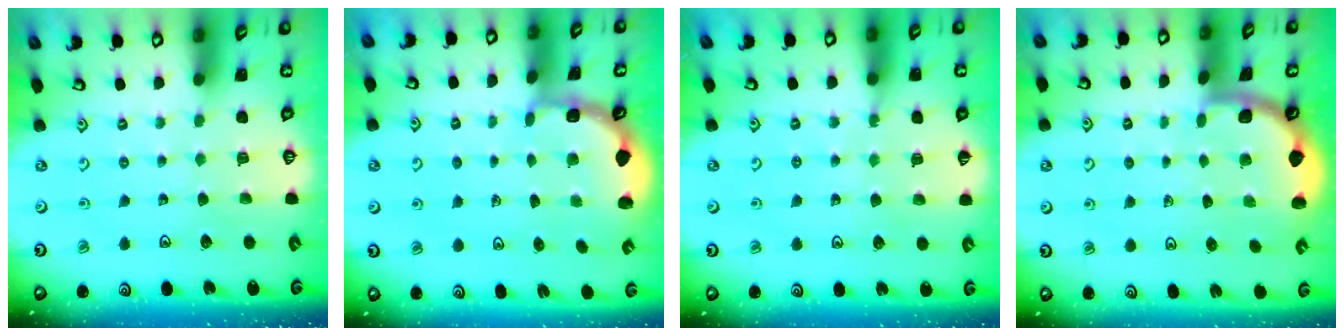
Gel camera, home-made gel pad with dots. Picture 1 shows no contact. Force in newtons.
{"total": 2.0, "press": 1.6, "slide": 1.1}
{"total": 6.7, "press": 6.4, "slide": 1.8}
{"total": 1.7, "press": 1.7, "slide": 0.1}